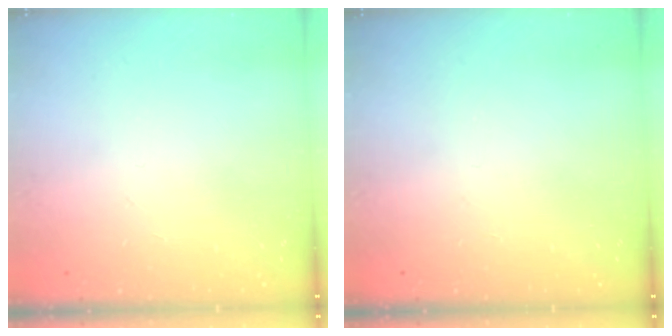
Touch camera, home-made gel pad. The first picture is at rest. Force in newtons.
{"total": 0.0}